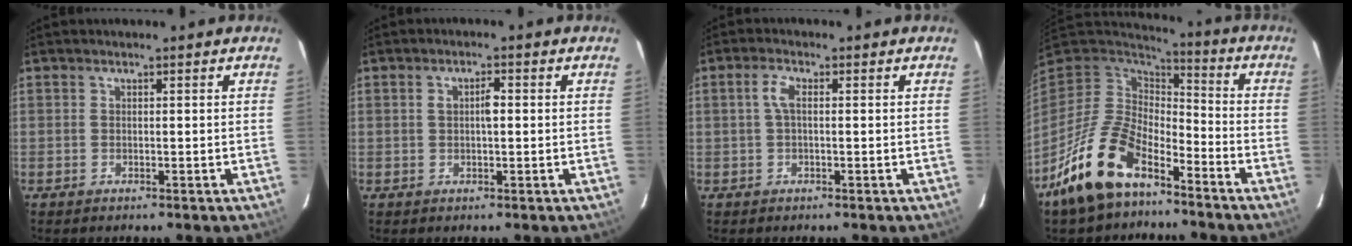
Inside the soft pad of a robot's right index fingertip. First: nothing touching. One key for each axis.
{"total": 2.4, "fx": 0.2, "fy": 0.9, "fz": 2.2, "tx": -0.041, "ty": 0.007, "tz": 0.004}
{"total": 2.6, "fx": 0.2, "fy": 0.9, "fz": 2.4, "tx": -0.051, "ty": 0.008, "tz": 0.003}
{"total": 16.3, "fx": -10.6, "fy": 7.6, "fz": 9.8, "tx": -0.206, "ty": -0.012, "tz": -0.198}